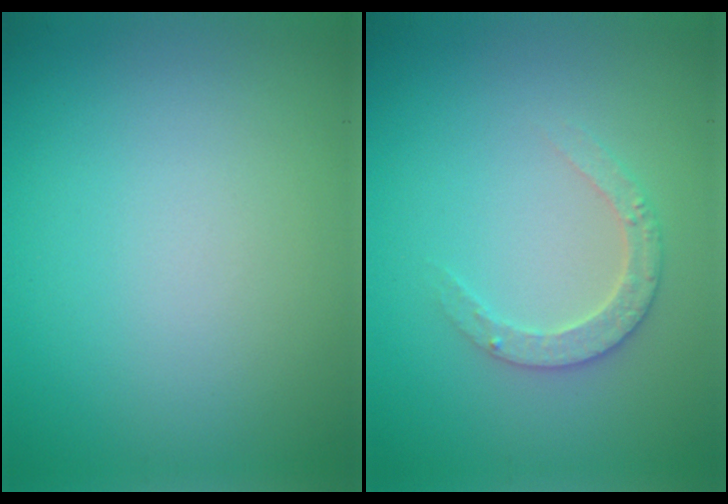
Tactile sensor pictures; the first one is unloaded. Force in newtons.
{"total": 2.4, "press": 2.3, "slide": 0.5}